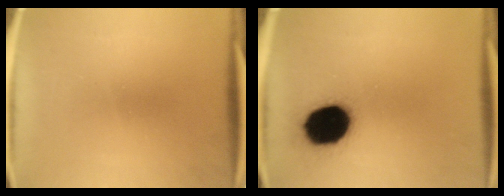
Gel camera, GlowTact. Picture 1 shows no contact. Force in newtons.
{"total": 16.9}